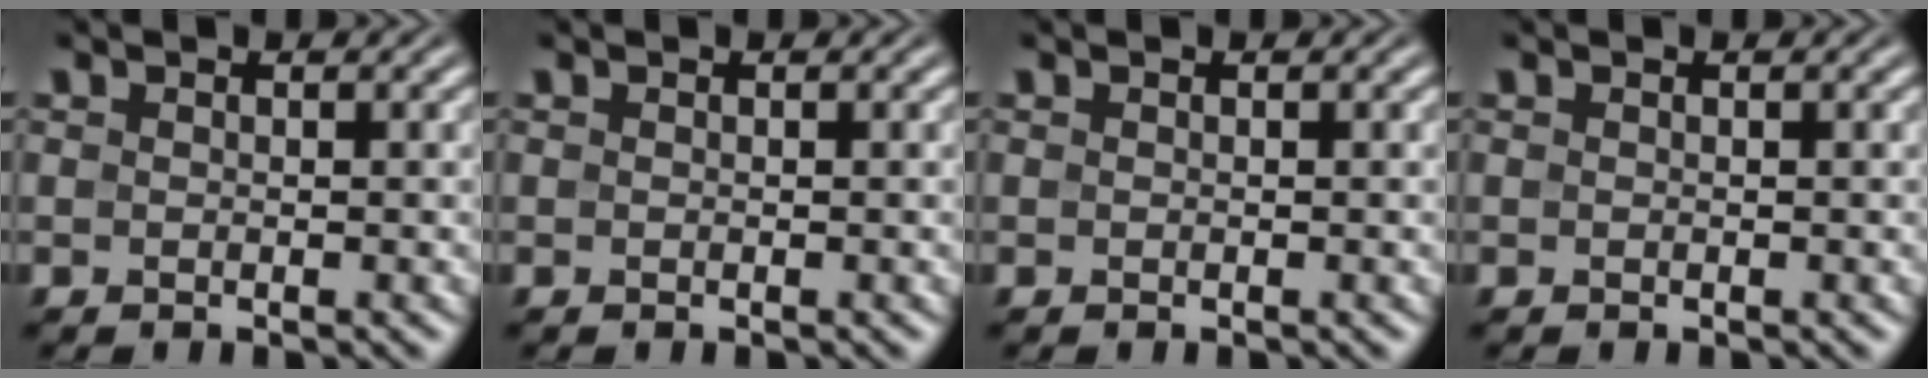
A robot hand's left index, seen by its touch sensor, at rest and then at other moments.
{"total": 0.0}
{"total": 0.0}
{"total": 0.0}